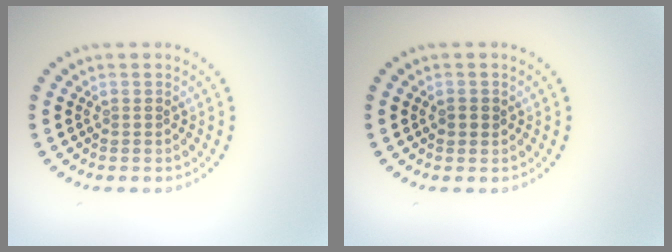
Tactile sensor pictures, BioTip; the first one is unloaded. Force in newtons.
{"total": 1.1, "press": 1.1, "slide": 0.2}